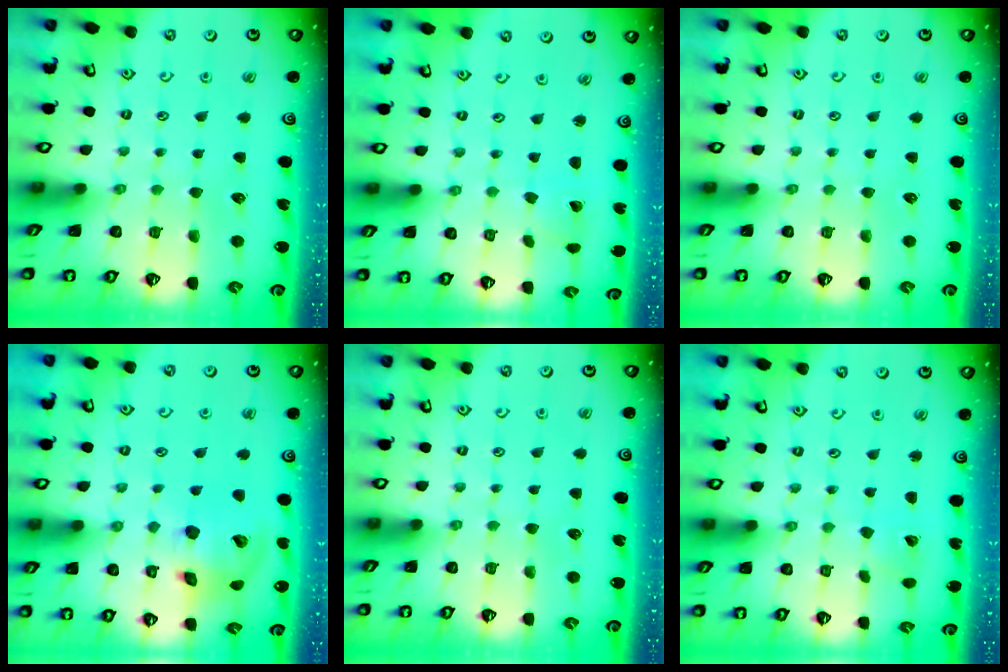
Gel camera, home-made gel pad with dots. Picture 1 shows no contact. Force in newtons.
{"total": 0.9, "press": 0.9, "slide": 0.1}
{"total": 0.0}
{"total": 14.7, "press": 14.5, "slide": 2.3}
{"total": 0.0}
{"total": 2.3, "press": 2.3, "slide": 0.3}